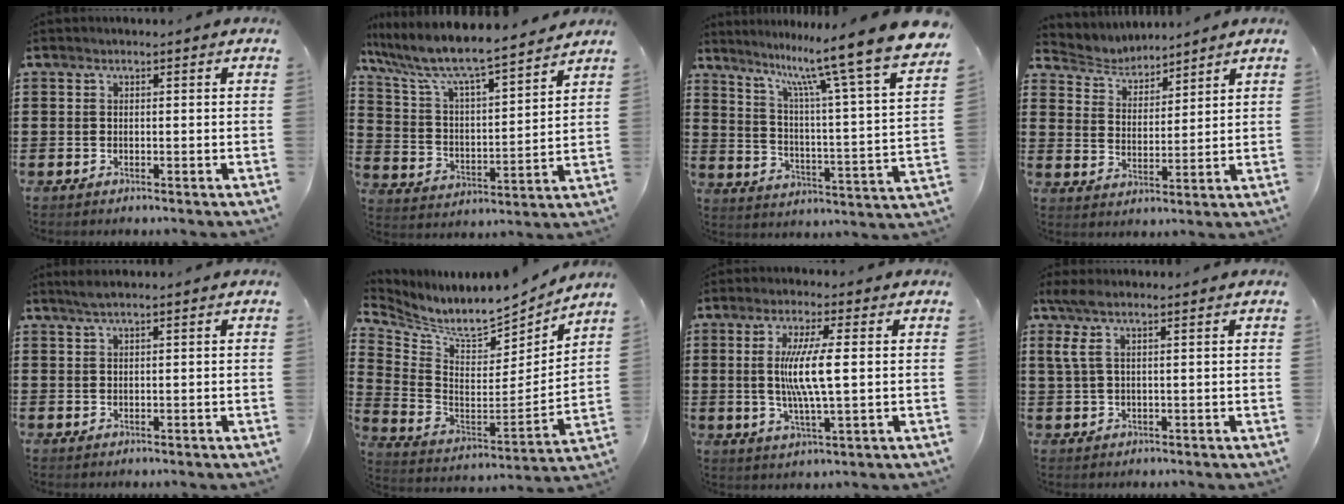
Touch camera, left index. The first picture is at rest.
{"total": 7.0, "force": [6.4, 0.6, 2.7], "torque": [-0.085, -0.049, 0.104]}
{"total": 11.8, "force": [10.0, -1.2, 6.1], "torque": [-0.123, -0.093, 0.151]}
{"total": 4.1, "force": [4.0, 0.9, -0.2], "torque": [-0.018, -0.018, 0.070]}
{"total": 1.4, "force": [1.0, -0.1, 1.1], "torque": [-0.021, 0.001, 0.018]}
{"total": 7.1, "force": [6.6, 1.0, 2.5], "torque": [-0.077, -0.066, 0.106]}
{"total": 7.8, "force": [0.8, 0.8, 7.7], "torque": [-0.150, -0.004, 0.007]}
{"total": 2.8, "force": [1.1, 0.4, 2.6], "torque": [-0.070, -0.009, 0.015]}